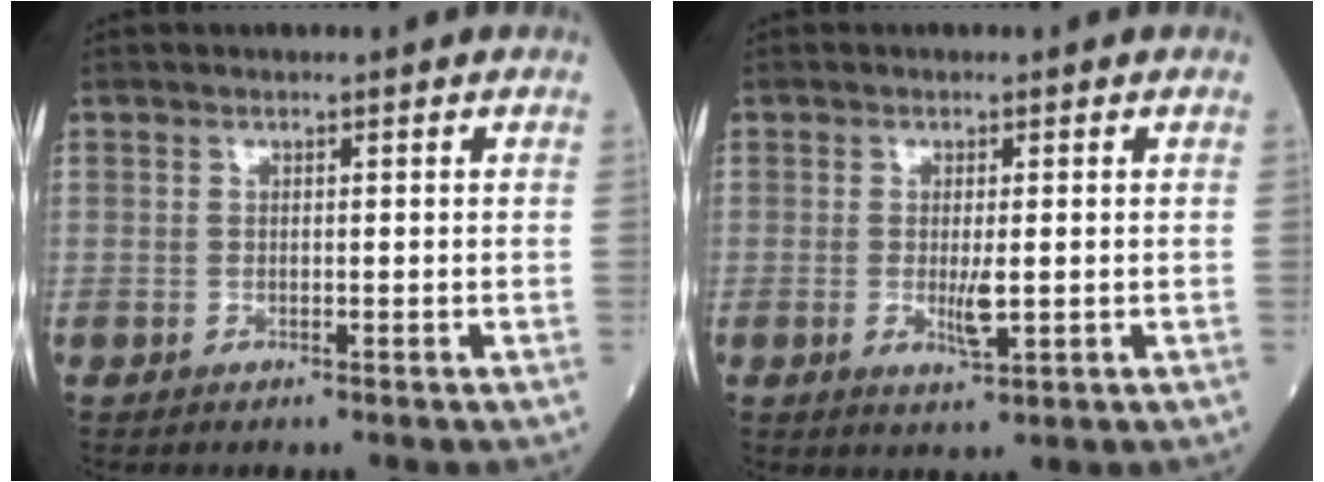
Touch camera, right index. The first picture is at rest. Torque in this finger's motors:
{"motor_torque": [0.48, -0.01, 0.24, 0.06]}